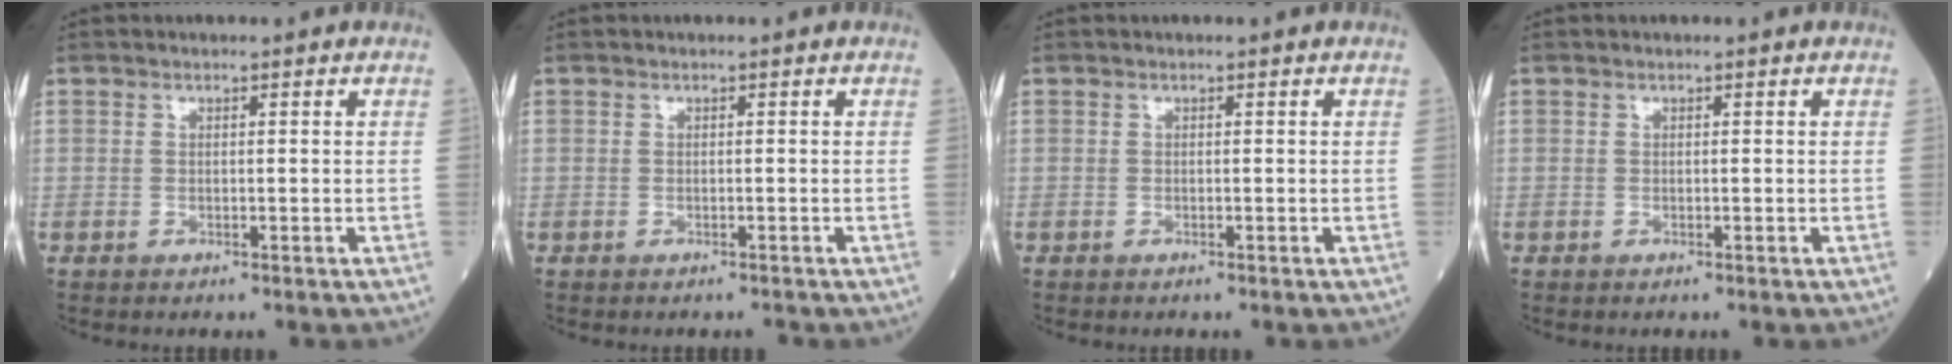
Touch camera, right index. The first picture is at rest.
{"total": 0.0}
{"total": 0.0}
{"total": 0.0}